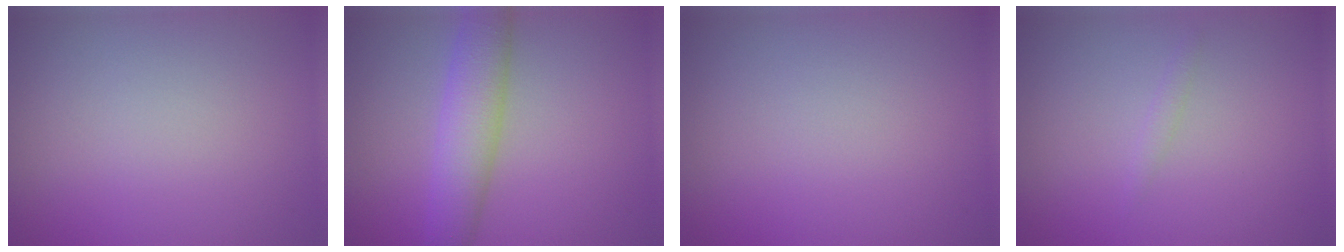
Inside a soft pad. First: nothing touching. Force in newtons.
{"total": 4.7, "press": 4.7, "slide": 0.1}
{"total": 0.0}
{"total": 0.6, "press": 0.6, "slide": 0.0}